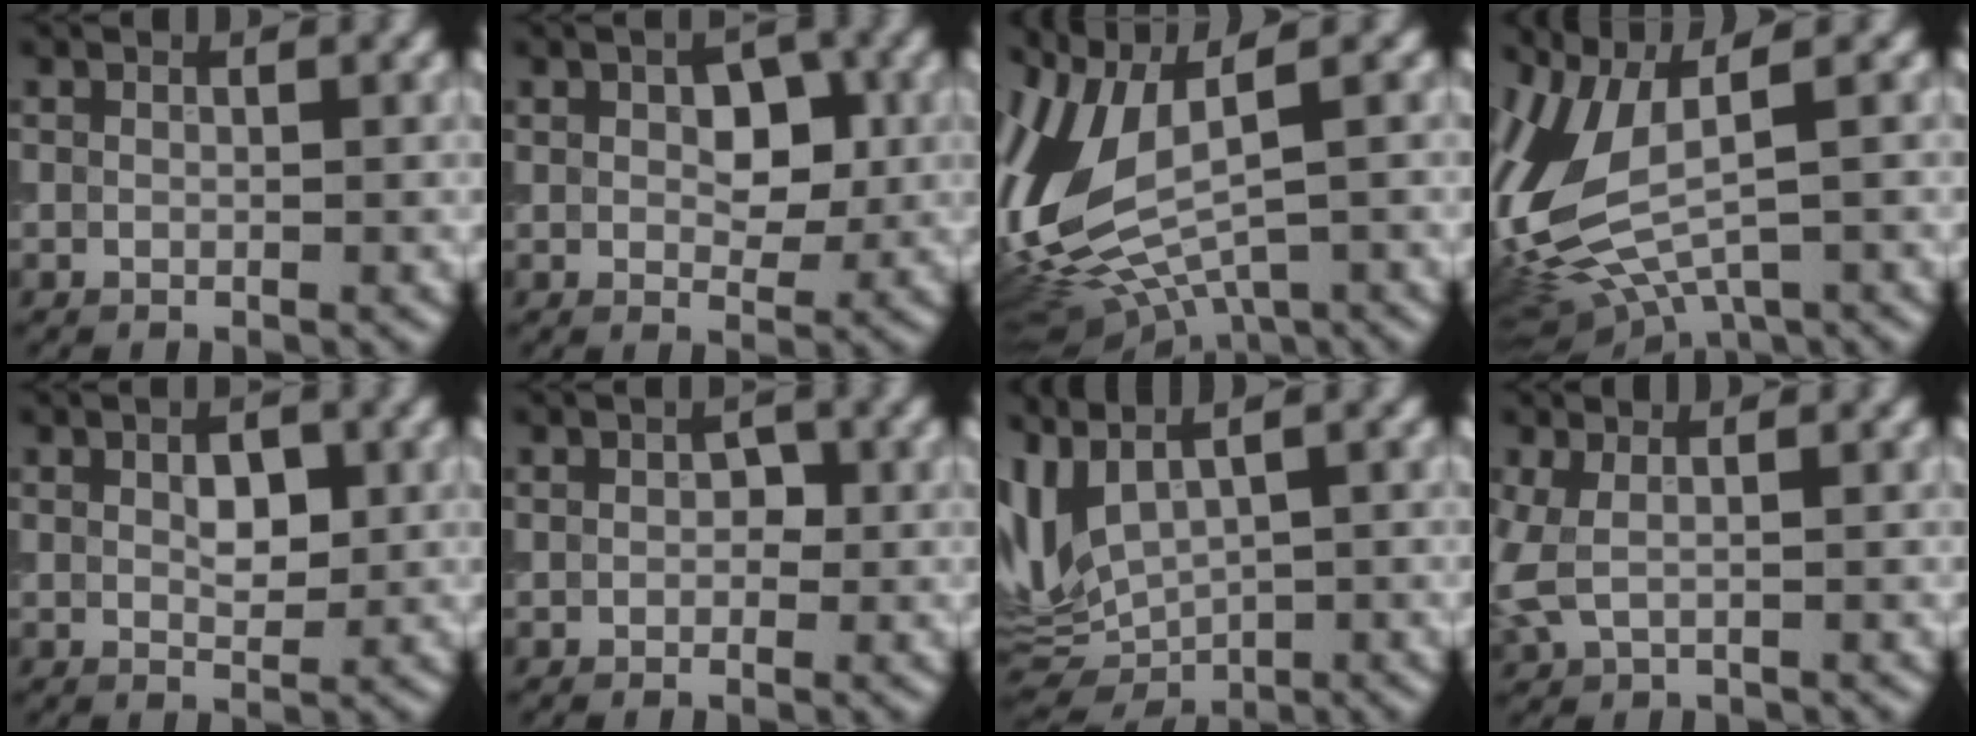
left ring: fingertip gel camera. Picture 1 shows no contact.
{"total": 4.3, "force": [0.8, 2.5, 3.4], "torque": [-0.049, 0.000, 0.012]}
{"total": 11.0, "force": [0.6, 5.9, 9.3], "torque": [-0.225, -0.017, 0.017]}
{"total": 9.9, "force": [0.7, 4.6, 8.8], "torque": [-0.217, -0.013, 0.017]}
{"total": 2.7, "force": [0.7, 1.5, 2.2], "torque": [-0.034, 0.001, 0.012]}
{"total": 1.5, "force": [0.2, 1.1, 1.0], "torque": [-0.014, 0.002, -0.001]}
{"total": 6.5, "force": [1.3, 3.2, 5.5], "torque": [-0.127, -0.010, 0.038]}
{"total": 2.0, "force": [0.3, 0.9, 1.7], "torque": [-0.049, 0.002, 0.004]}